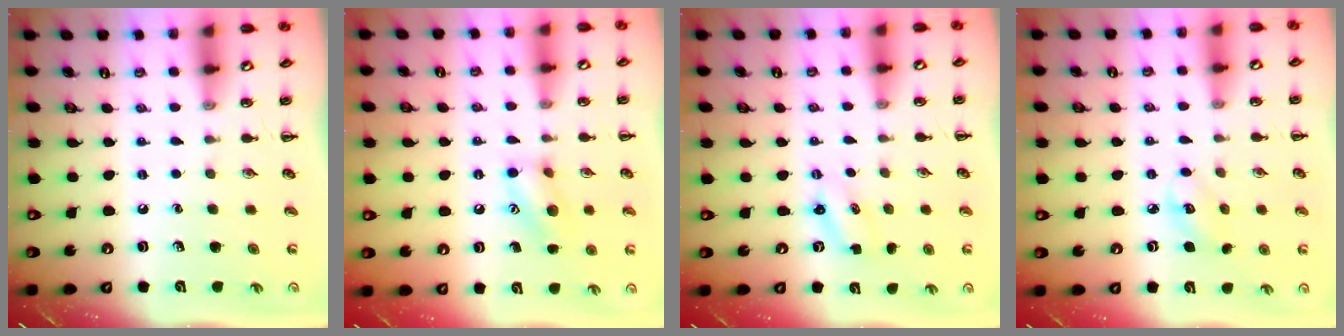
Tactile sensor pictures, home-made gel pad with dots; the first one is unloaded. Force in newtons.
{"total": 10.4, "press": 10.3, "slide": 0.9}
{"total": 2.4, "press": 2.4, "slide": 0.6}
{"total": 4.0, "press": 3.9, "slide": 0.7}